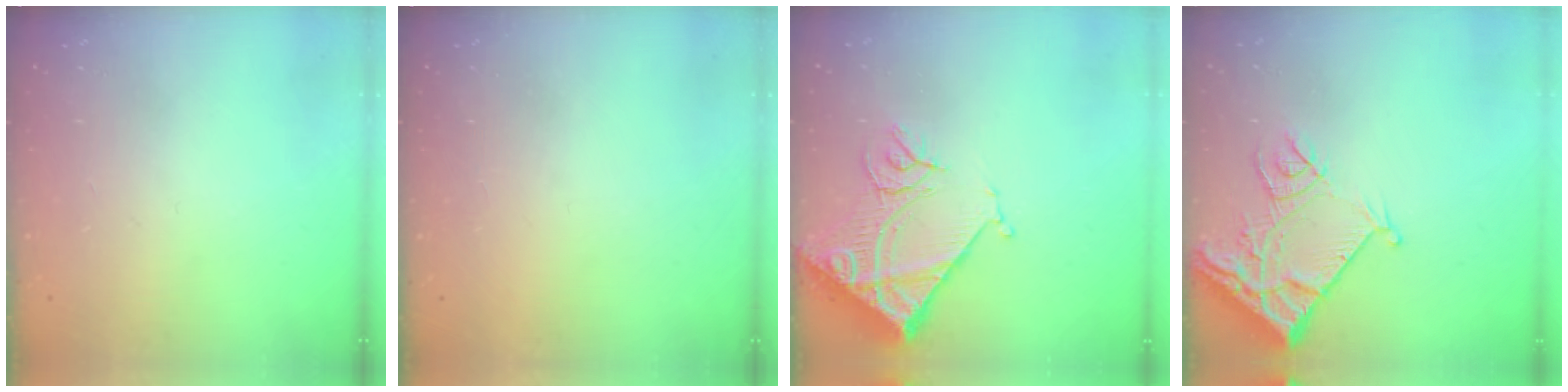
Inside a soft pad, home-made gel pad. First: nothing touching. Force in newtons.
{"total": 1.5, "press": 1.5, "slide": 0.1}
{"total": 15.3, "press": 15.2, "slide": 1.8}
{"total": 12.6, "press": 12.5, "slide": 1.5}